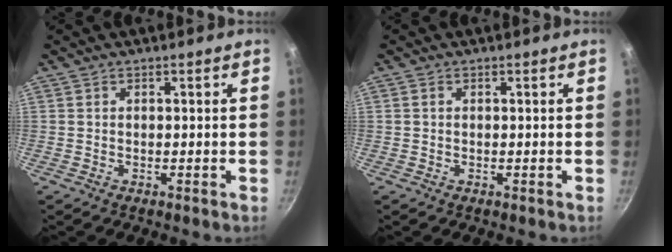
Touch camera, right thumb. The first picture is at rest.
{"total": 0.6, "force": [0.1, 0.5, 0.3], "torque": [-0.004, 0.003, 0.001]}